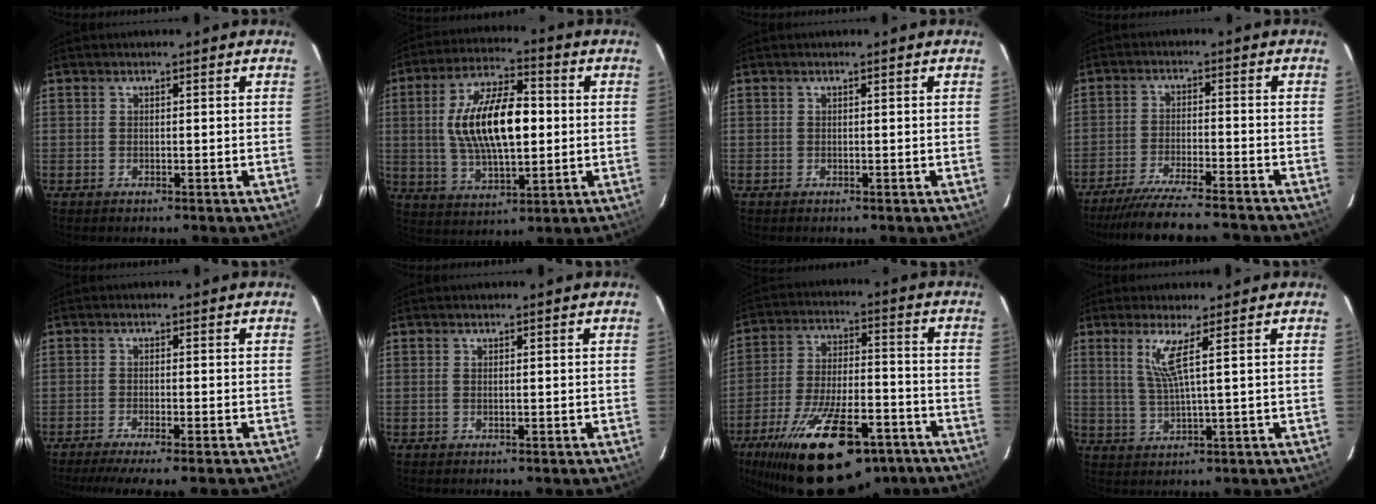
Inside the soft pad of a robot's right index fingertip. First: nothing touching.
{"total": 16.7, "force": [1.0, 7.1, 15.0], "torque": [-0.280, 0.012, 0.021]}
{"total": 0.0}
{"total": 15.2, "force": [-13.8, 0.9, 6.2], "torque": [-0.132, -0.025, -0.216]}
{"total": 8.2, "force": [-6.9, -0.4, 4.3], "torque": [-0.084, -0.024, -0.108]}
{"total": 0.0}
{"total": 26.7, "force": [-18.2, 10.4, 16.6], "torque": [-0.304, -0.025, -0.270]}
{"total": 4.9, "force": [2.1, -0.8, 4.3], "torque": [-0.082, -0.009, 0.044]}